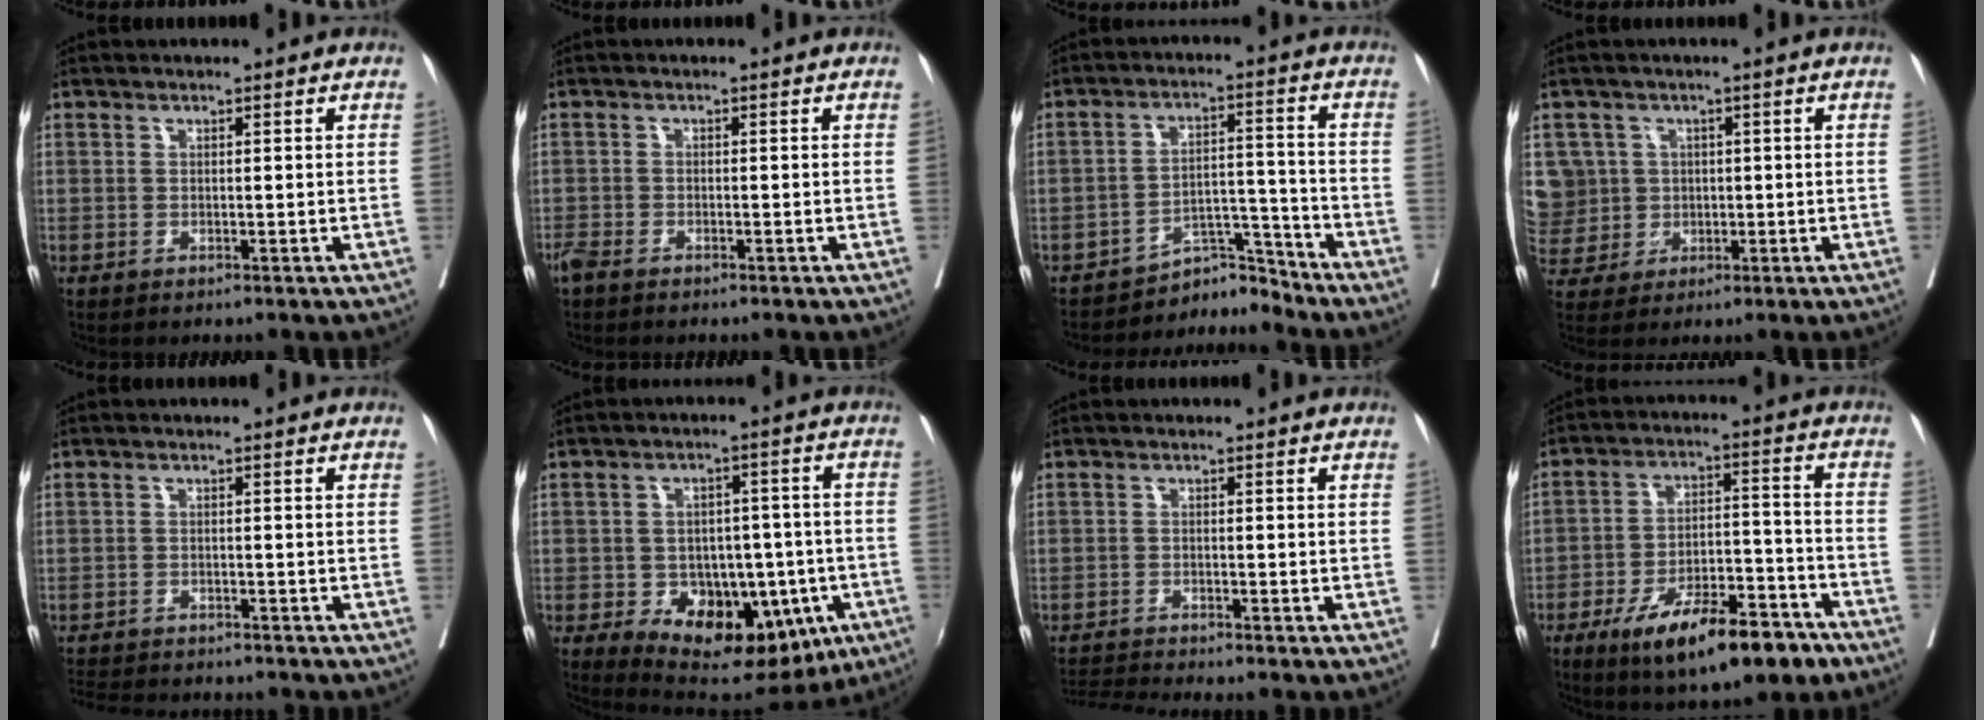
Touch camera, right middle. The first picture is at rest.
{"total": 2.0, "force": [-1.8, 0.5, 0.8], "torque": [-0.016, -0.004, -0.036]}
{"total": 5.3, "force": [-5.2, 0.3, -1.3], "torque": [0.028, 0.040, -0.080]}
{"total": 7.9, "force": [1.2, 7.8, -0.1], "torque": [-0.004, 0.031, 0.037]}
{"total": 9.2, "force": [-8.5, 1.7, 3.0], "torque": [-0.049, -0.007, -0.120]}
{"total": 21.5, "force": [-7.5, 12.9, 15.4], "torque": [-0.263, 0.010, -0.090]}
{"total": 4.1, "force": [-3.7, -1.6, 0.4], "torque": [-0.006, -0.015, -0.064]}
{"total": 15.7, "force": [-10.1, 5.0, 11.1], "torque": [-0.161, 0.006, -0.157]}